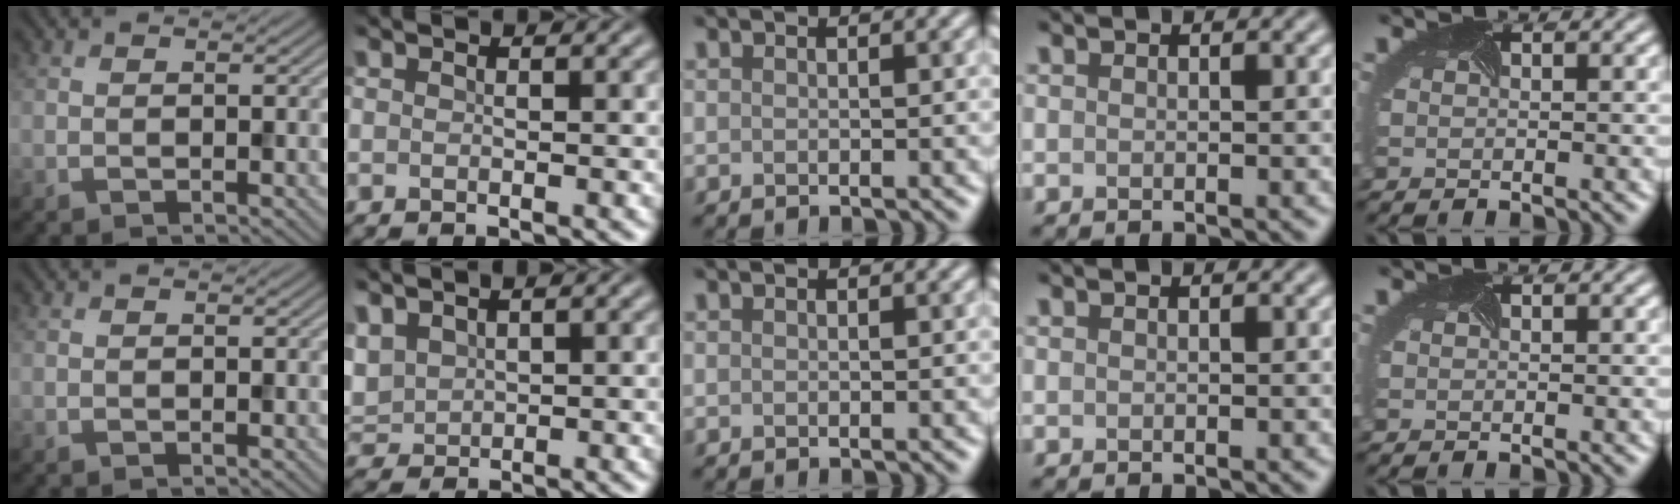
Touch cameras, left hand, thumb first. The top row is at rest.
{"index": {"total": 2.7, "force": [1.5, 1.8, 1.4], "torque": [-0.046, 0.007, 0.031]}}